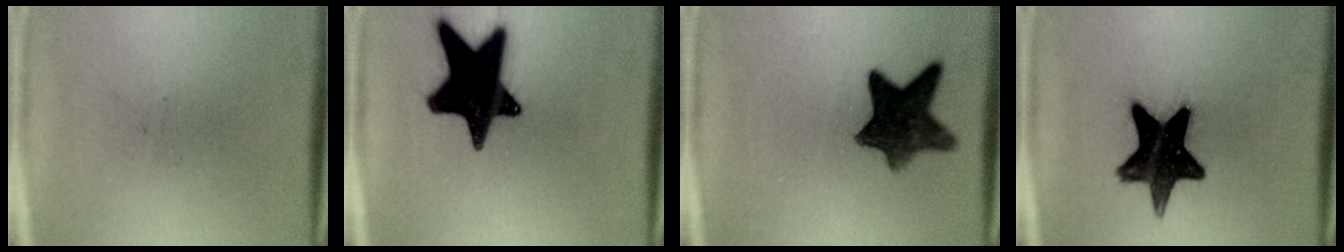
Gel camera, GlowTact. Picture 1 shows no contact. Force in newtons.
{"total": 18.8}
{"total": 9.9}
{"total": 14.8}